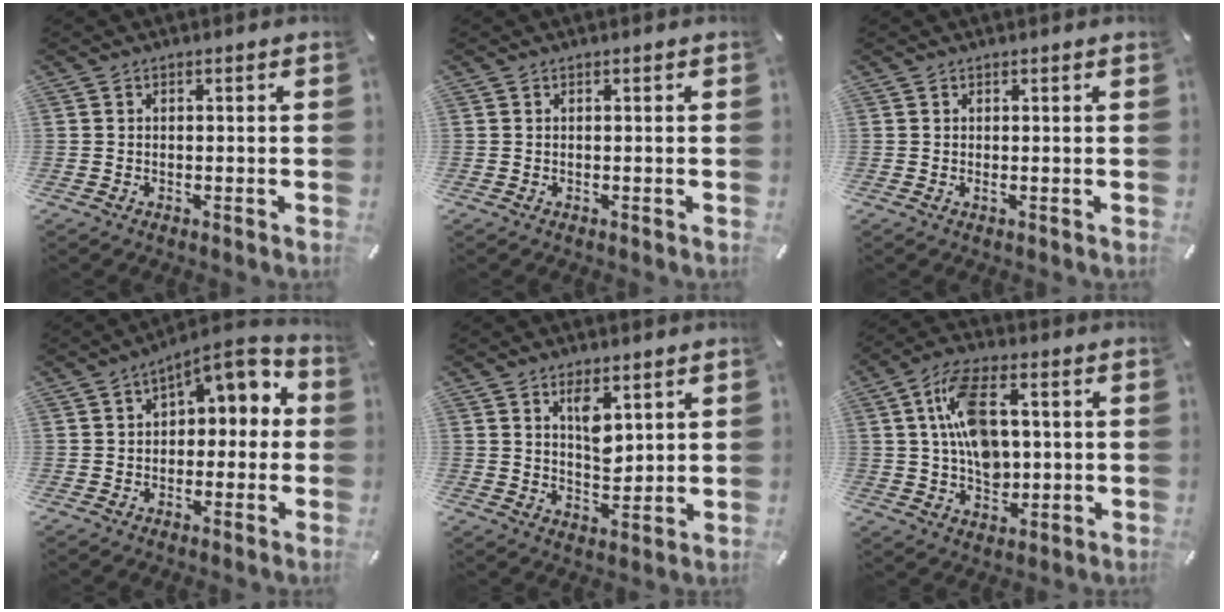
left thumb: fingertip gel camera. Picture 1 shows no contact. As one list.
[{"total": 0.0}, {"total": 0.7, "force": [0.1, 0.0, 0.6], "torque": [-0.011, -0.004, 0.002]}, {"total": 7.7, "force": [2.7, 4.6, 5.5], "torque": [-0.072, -0.021, 0.038]}, {"total": 6.5, "force": [3.4, 3.6, 4.2], "torque": [-0.054, -0.019, 0.055]}, {"total": 12.8, "force": [1.6, 8.7, 9.3], "torque": [-0.165, 0.010, 0.028]}]